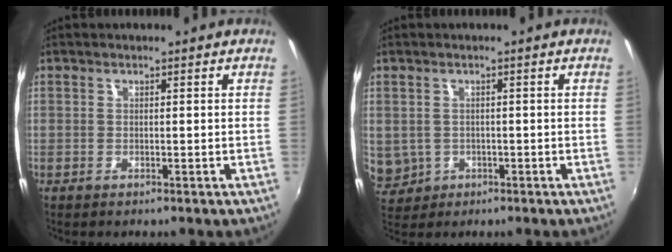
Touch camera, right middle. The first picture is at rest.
{"total": 5.7, "force": [-0.4, 5.3, 2.2], "torque": [-0.056, 0.000, 0.010]}